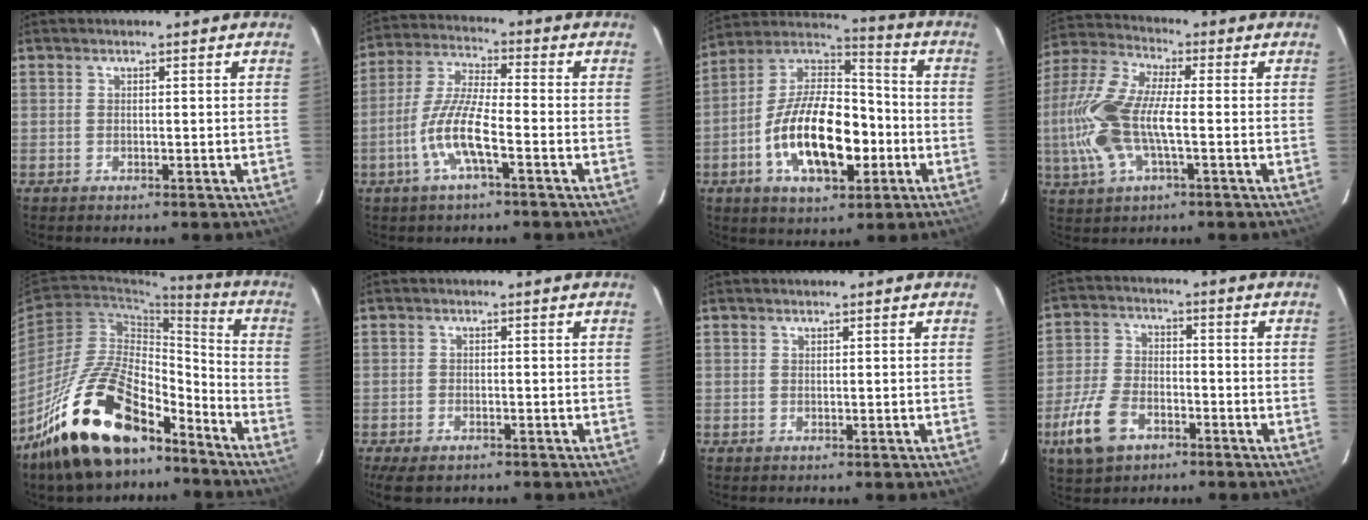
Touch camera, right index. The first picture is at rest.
{"total": 9.9, "force": [-4.0, 1.7, 8.9], "torque": [-0.192, -0.002, -0.078]}
{"total": 20.0, "force": [-5.7, 9.9, 16.4], "torque": [-0.312, 0.007, -0.095]}
{"total": 15.8, "force": [-2.1, 6.2, 14.4], "torque": [-0.313, 0.005, -0.046]}
{"total": 22.6, "force": [-16.0, 9.6, 12.7], "torque": [-0.235, 0.014, -0.270]}
{"total": 5.6, "force": [-4.0, 2.6, 3.0], "torque": [-0.076, -0.023, -0.067]}
{"total": 0.0}
{"total": 10.9, "force": [-5.7, 6.6, 6.5], "torque": [-0.159, -0.003, -0.104]}